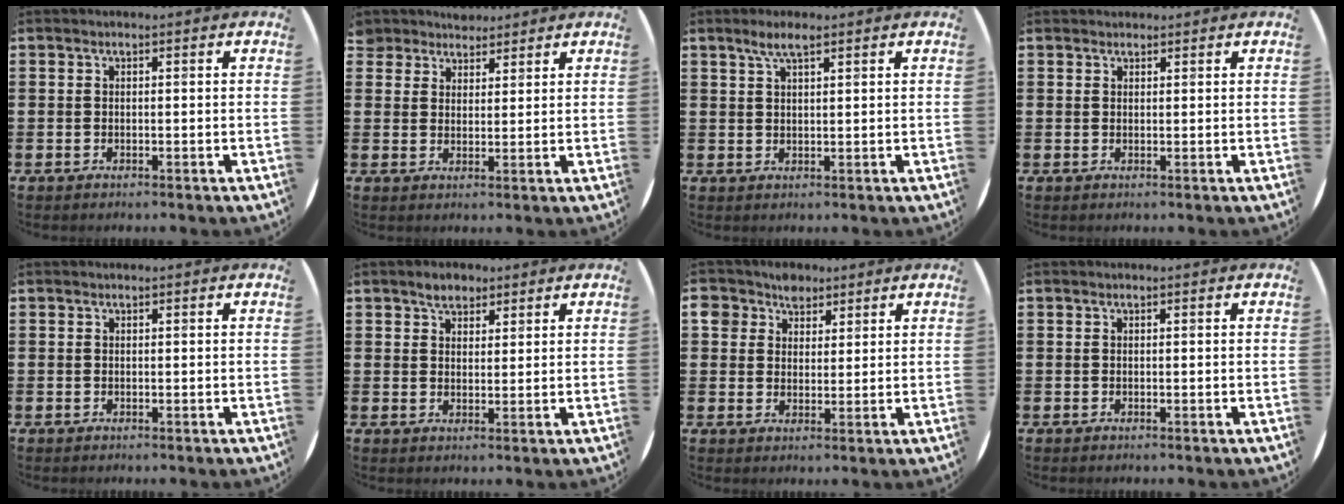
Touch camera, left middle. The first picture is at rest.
{"total": 4.4, "force": [4.1, 1.8, -0.2], "torque": [-0.004, -0.008, 0.079]}
{"total": 3.3, "force": [2.3, 0.7, 2.3], "torque": [-0.049, 0.006, 0.040]}
{"total": 1.1, "force": [1.0, 0.4, -0.1], "torque": [0.009, -0.001, 0.018]}
{"total": 0.0}
{"total": 2.8, "force": [2.3, 1.4, 0.7], "torque": [-0.001, -0.001, 0.041]}
{"total": 4.4, "force": [3.2, 3.1, 0.5], "torque": [-0.018, 0.007, 0.058]}
{"total": 0.0}